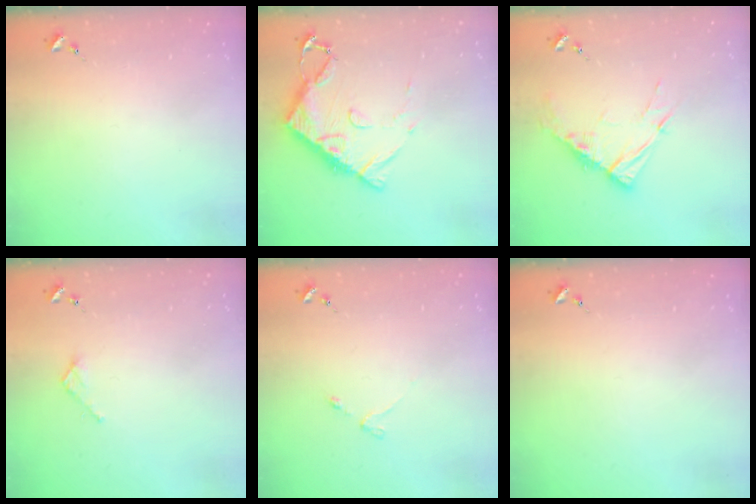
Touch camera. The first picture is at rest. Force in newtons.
{"total": 11.5, "press": 11.5, "slide": 1.1}
{"total": 11.3, "press": 11.2, "slide": 1.1}
{"total": 2.7, "press": 2.7, "slide": 0.2}
{"total": 3.0, "press": 2.9, "slide": 0.5}
{"total": 0.0}